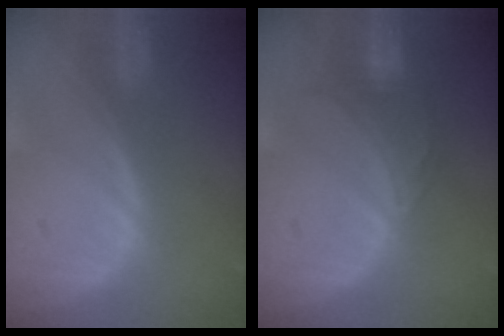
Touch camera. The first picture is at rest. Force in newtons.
{"total": 5.5, "press": 5.5, "slide": 0.4}